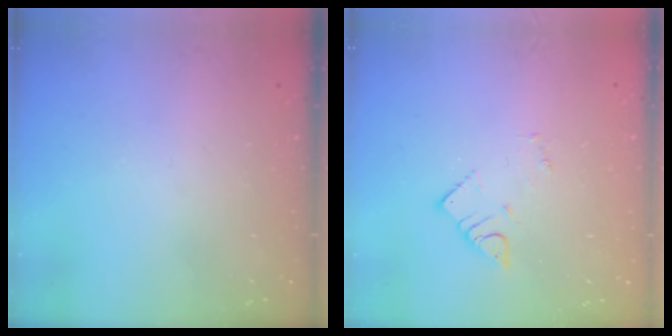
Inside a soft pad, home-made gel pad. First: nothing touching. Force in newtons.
{"total": 3.2, "press": 3.2, "slide": 0.1}